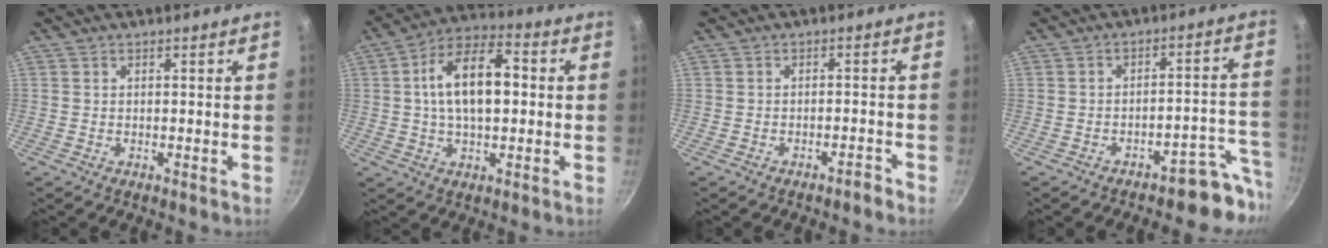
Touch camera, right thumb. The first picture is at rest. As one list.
[{"total": 14.5, "force": [1.4, 7.5, 12.4], "torque": [-0.207, 0.024, 0.017]}, {"total": 1.8, "force": [-1.6, 0.4, 0.7], "torque": [-0.012, 0.016, -0.022]}, {"total": 8.4, "force": [-7.2, 2.4, 3.6], "torque": [-0.002, 0.112, -0.099]}]